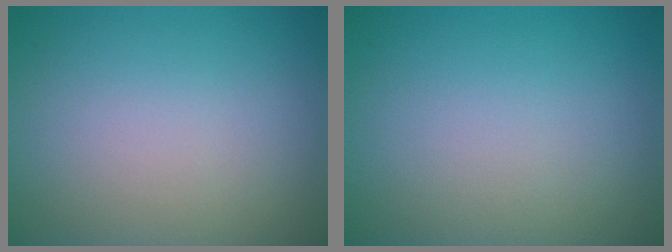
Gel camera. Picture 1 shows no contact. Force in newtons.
{"total": 0.0}